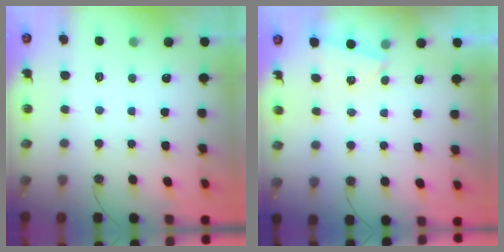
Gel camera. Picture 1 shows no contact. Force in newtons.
{"total": 1.6, "press": 0.8, "slide": 1.4}